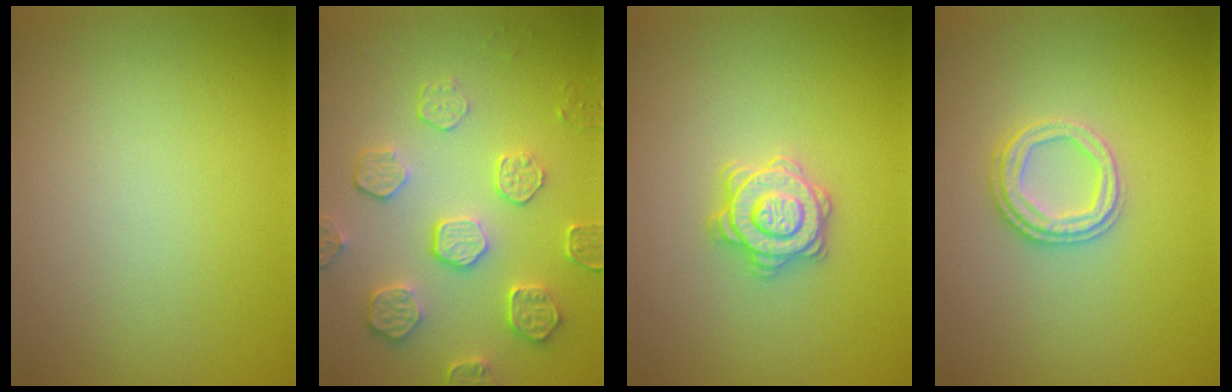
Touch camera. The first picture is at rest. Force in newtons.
{"total": 4.6, "press": 3.9, "slide": 2.5}
{"total": 3.3, "press": 3.2, "slide": 0.9}
{"total": 2.5, "press": 2.4, "slide": 0.6}